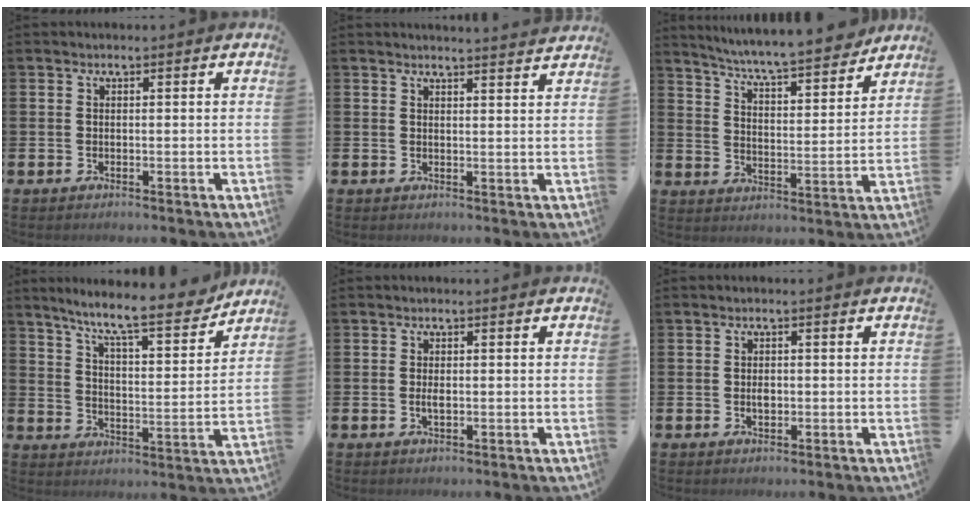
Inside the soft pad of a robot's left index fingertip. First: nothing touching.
{"total": 2.6, "force": [2.6, -0.3, -0.1], "torque": [0.007, -0.020, 0.045]}
{"total": 7.6, "force": [7.2, -0.1, 2.3], "torque": [-0.067, -0.056, 0.122]}
{"total": 10.2, "force": [9.0, 0.9, 4.6], "torque": [-0.108, -0.055, 0.151]}
{"total": 1.3, "force": [-0.1, 0.5, 1.2], "torque": [-0.020, 0.000, -0.003]}
{"total": 1.5, "force": [-0.1, 1.0, 1.2], "torque": [-0.012, 0.001, -0.006]}